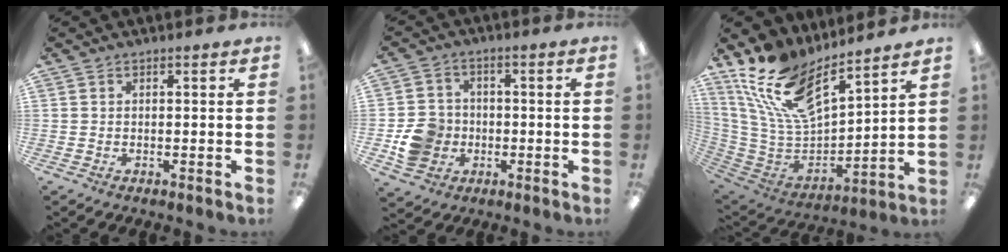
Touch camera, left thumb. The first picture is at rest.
{"total": 8.7, "force": [-2.1, 7.9, 3.0], "torque": [-0.069, 0.016, -0.036]}
{"total": 19.2, "force": [12.9, 8.5, 11.5], "torque": [-0.244, -0.080, 0.234]}